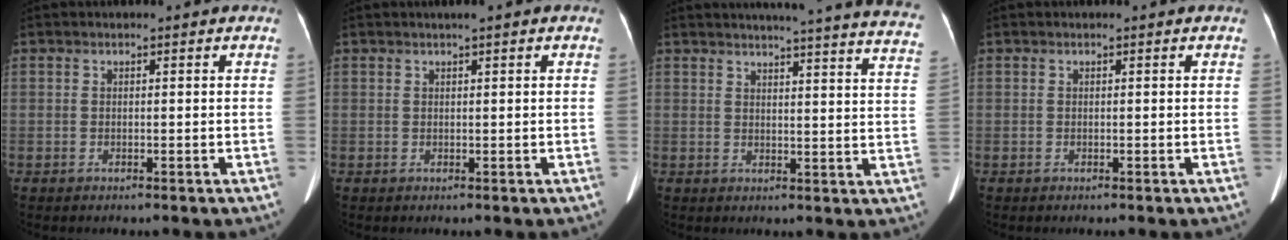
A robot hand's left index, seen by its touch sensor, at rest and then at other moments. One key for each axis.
{"total": 0.9, "fx": 0.5, "fy": 0.0, "fz": 0.7, "tx": -0.013, "ty": 0.005, "tz": 0.007}
{"total": 24.7, "fx": 23.0, "fy": 0.5, "fz": 9.1, "tx": -0.117, "ty": -0.086, "tz": 0.248}
{"total": 0.0}